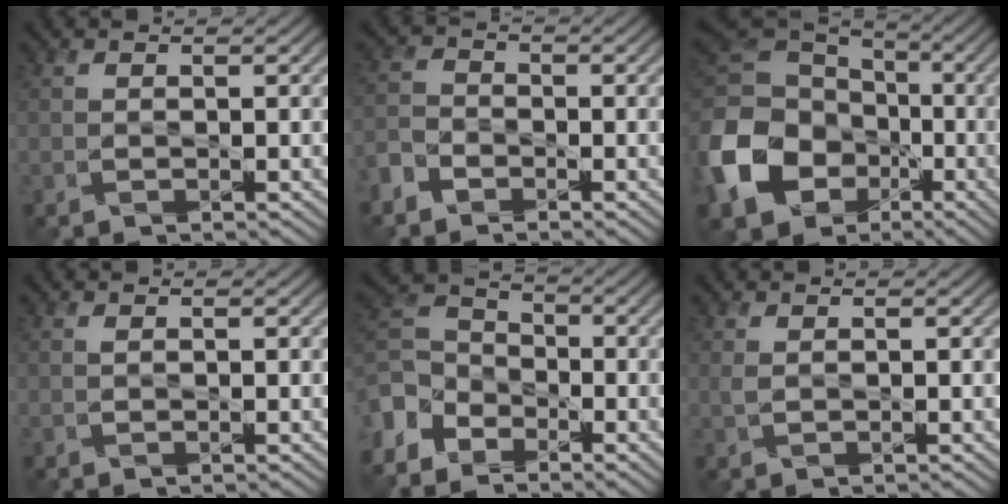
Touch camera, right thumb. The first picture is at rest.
{"total": 3.3, "force": [-2.6, 1.9, 0.6], "torque": [-0.021, -0.003, -0.068]}
{"total": 17.8, "force": [-5.8, 14.1, 9.1], "torque": [-0.279, -0.038, -0.120]}
{"total": 0.0}
{"total": 7.0, "force": [-4.7, 4.5, 2.5], "torque": [-0.070, -0.005, -0.124]}
{"total": 0.7, "force": [0.5, 0.1, 0.5], "torque": [-0.018, 0.000, 0.011]}